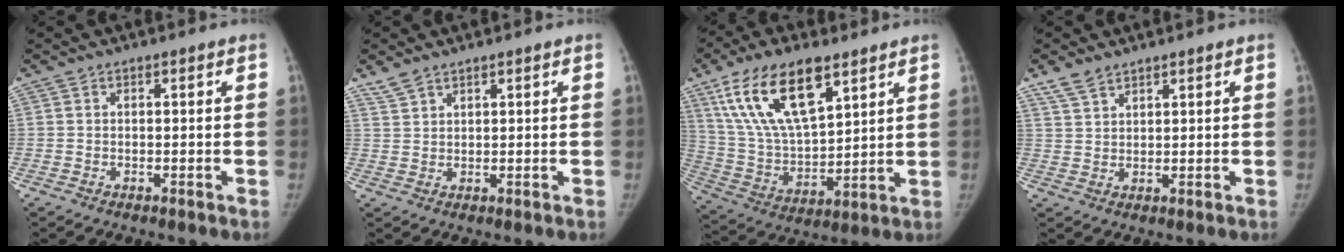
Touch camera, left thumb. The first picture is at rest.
{"total": 2.9, "force": [2.4, 1.1, 1.0], "torque": [-0.018, -0.001, 0.053]}
{"total": 19.5, "force": [10.5, 8.4, 14.1], "torque": [-0.243, -0.035, 0.204]}
{"total": 4.0, "force": [3.2, 1.8, 1.6], "torque": [-0.027, -0.006, 0.069]}